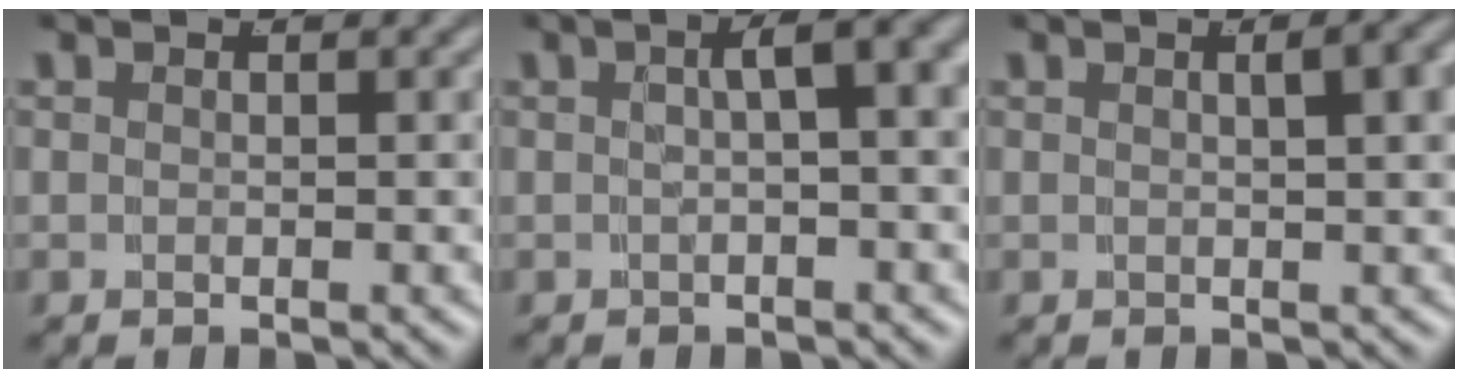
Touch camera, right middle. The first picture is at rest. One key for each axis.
{"total": 4.6, "fx": 0.6, "fy": 1.2, "fz": 4.4, "tx": -0.037, "ty": 0.024, "tz": 0.005}
{"total": 2.4, "fx": 0.5, "fy": 0.1, "fz": 2.3, "tx": -0.021, "ty": 0.006, "tz": 0.010}